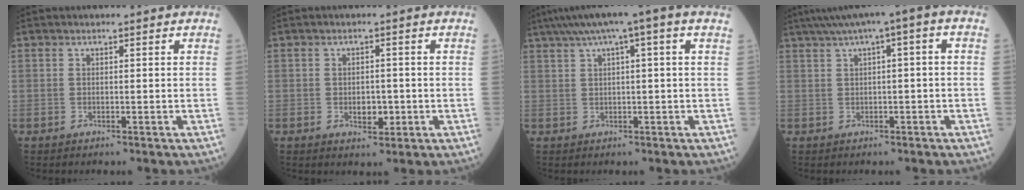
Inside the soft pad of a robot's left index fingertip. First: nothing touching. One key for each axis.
{"total": 2.6, "fx": -0.6, "fy": 1.6, "fz": 1.9, "tx": -0.029, "ty": 0.002, "tz": -0.006}
{"total": 9.0, "fx": 5.3, "fy": -0.6, "fz": 7.2, "tx": -0.117, "ty": 0.042, "tz": 0.079}
{"total": 4.6, "fx": 1.6, "fy": 0.5, "fz": 4.3, "tx": -0.074, "ty": 0.027, "tz": 0.025}